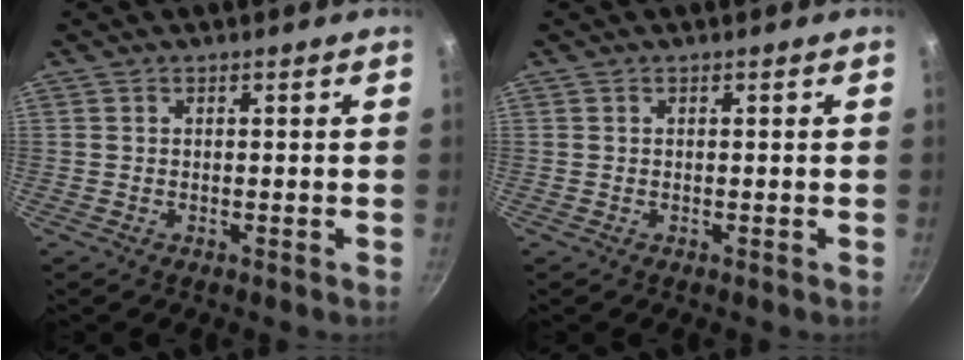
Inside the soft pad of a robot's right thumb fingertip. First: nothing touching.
{"total": 0.0}